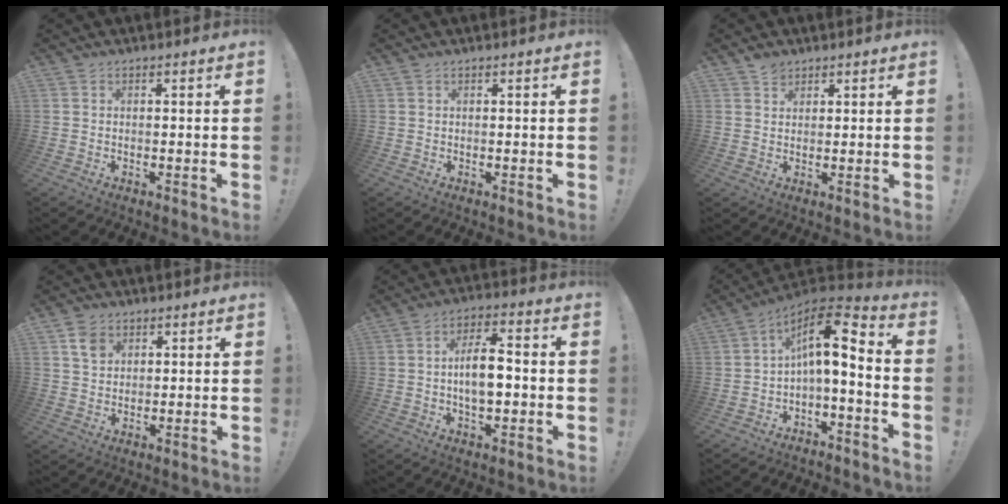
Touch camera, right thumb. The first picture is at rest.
{"total": 0.0}
{"total": 2.7, "force": [2.1, 1.5, 0.5], "torque": [-0.002, -0.011, 0.038]}
{"total": 5.1, "force": [2.8, 3.8, 1.9], "torque": [-0.018, -0.009, 0.051]}
{"total": 9.2, "force": [-0.9, 4.5, 8.0], "torque": [-0.128, 0.007, -0.021]}
{"total": 10.5, "force": [0.7, 3.5, 9.8], "torque": [-0.161, -0.005, 0.010]}